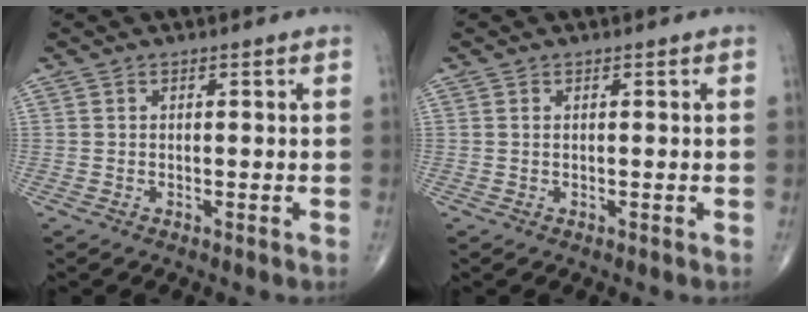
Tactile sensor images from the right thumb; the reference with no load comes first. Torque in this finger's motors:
{"motor_torque": [-0.22, -0.02, 0.08, 0.19, 0.06]}